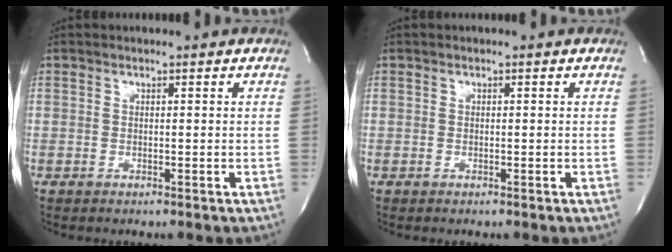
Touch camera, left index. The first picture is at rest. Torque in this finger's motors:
{"motor_torque": [-0.01, 0.01, -0.01, 0.00]}